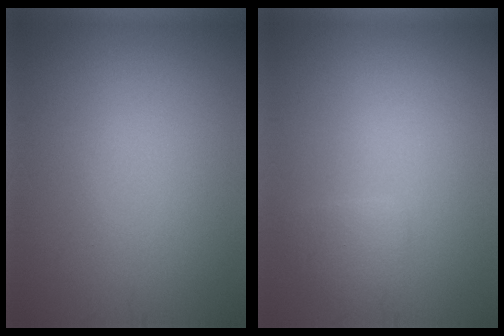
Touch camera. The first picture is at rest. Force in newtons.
{"total": 1.6, "press": 1.6, "slide": 0.1}